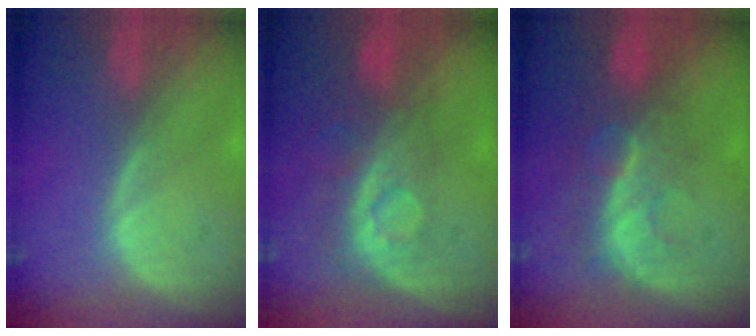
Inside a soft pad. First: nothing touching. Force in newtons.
{"total": 8.4, "press": 7.1, "slide": 4.5}
{"total": 8.2, "press": 7.0, "slide": 4.2}